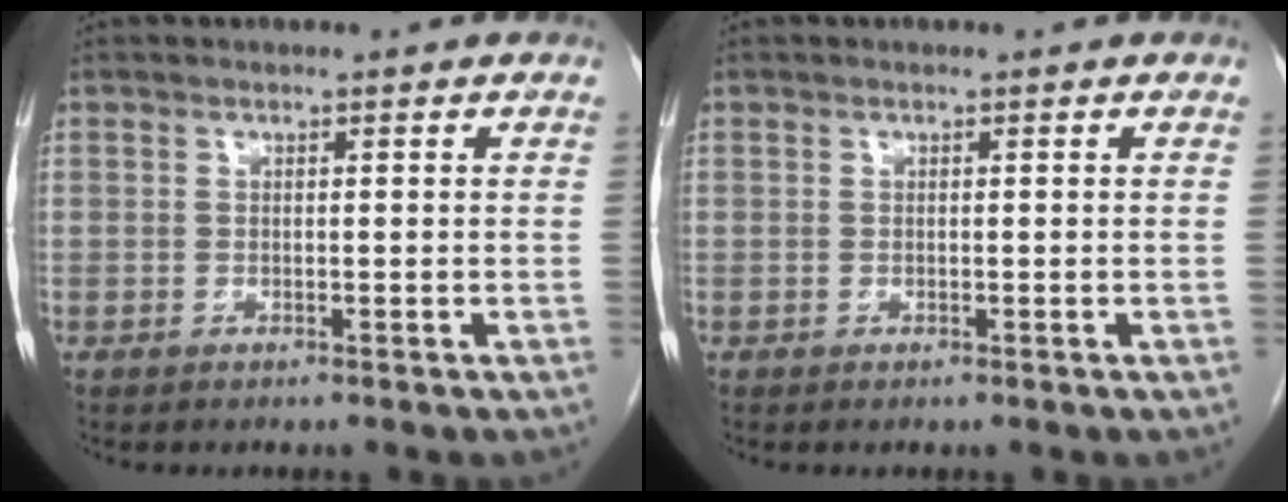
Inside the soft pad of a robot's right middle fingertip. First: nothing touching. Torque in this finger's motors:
{"motor_torque": [0.09, -0.09, -0.03, 0.01]}